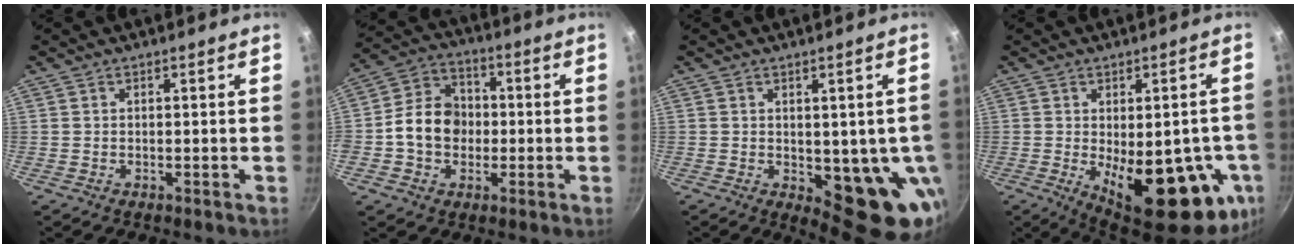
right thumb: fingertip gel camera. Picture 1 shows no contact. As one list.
[{"total": 11.2, "force": [-0.9, 9.2, 6.4], "torque": [-0.077, 0.024, -0.032]}, {"total": 13.0, "force": [-1.9, 5.6, 11.5], "torque": [-0.093, -0.012, -0.014]}, {"total": 22.2, "force": [-5.4, 9.4, 19.3], "torque": [-0.204, -0.018, -0.050]}]